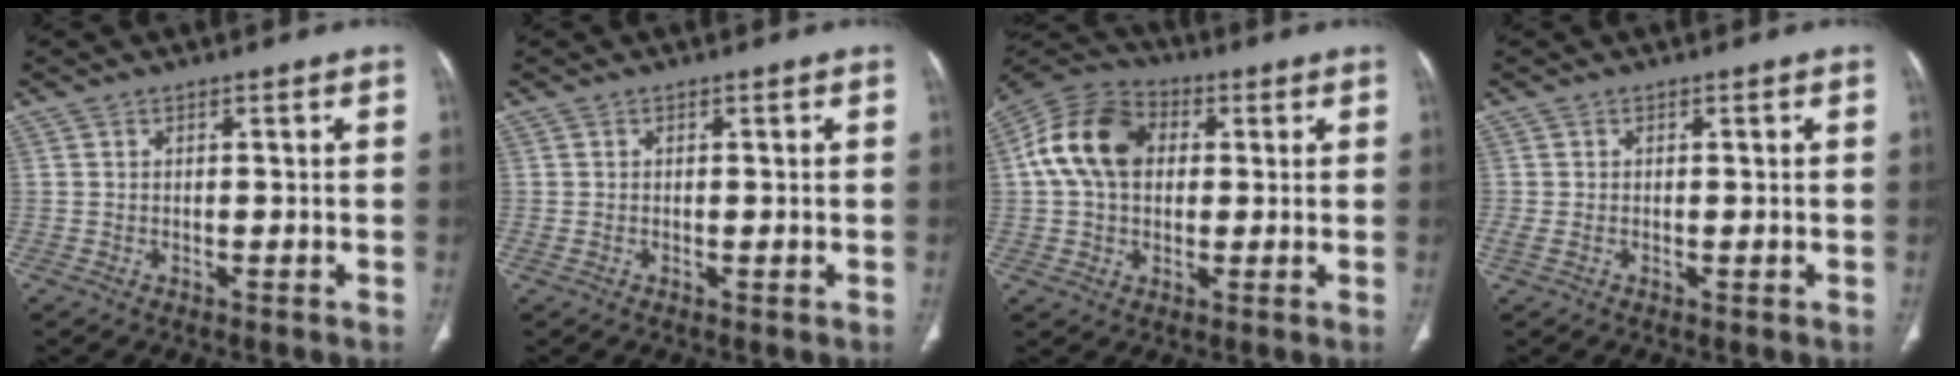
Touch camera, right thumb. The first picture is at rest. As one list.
[{"total": 0.7, "force": [-0.1, 0.4, 0.6], "torque": [-0.017, -0.002, 0.001]}, {"total": 14.3, "force": [2.3, 10.3, 9.6], "torque": [-0.168, 0.026, 0.031]}, {"total": 1.6, "force": [-0.2, 0.8, 1.3], "torque": [-0.042, -0.001, -0.005]}]